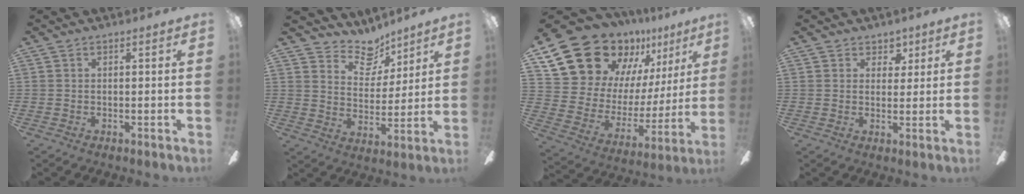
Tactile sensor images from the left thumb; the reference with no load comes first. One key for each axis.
{"total": 10.0, "fx": 8.2, "fy": 5.1, "fz": 2.6, "tx": -0.039, "ty": -0.062, "tz": 0.153}
{"total": 21.7, "fx": 16.5, "fy": 11.9, "fz": 7.6, "tx": -0.139, "ty": -0.122, "tz": 0.321}
{"total": 3.8, "fx": 2.3, "fy": 3.0, "fz": 0.3, "tx": 0.003, "ty": -0.009, "tz": 0.039}